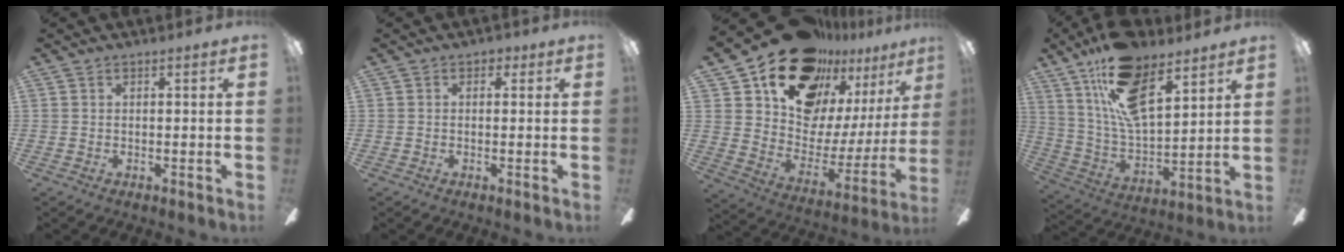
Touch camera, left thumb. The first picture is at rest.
{"total": 1.3, "force": [0.2, 1.1, 0.6], "torque": [-0.003, 0.003, 0.001]}
{"total": 19.9, "force": [15.4, 10.9, 6.4], "torque": [-0.117, -0.112, 0.288]}
{"total": 18.9, "force": [12.0, 8.1, 12.1], "torque": [-0.233, -0.053, 0.213]}